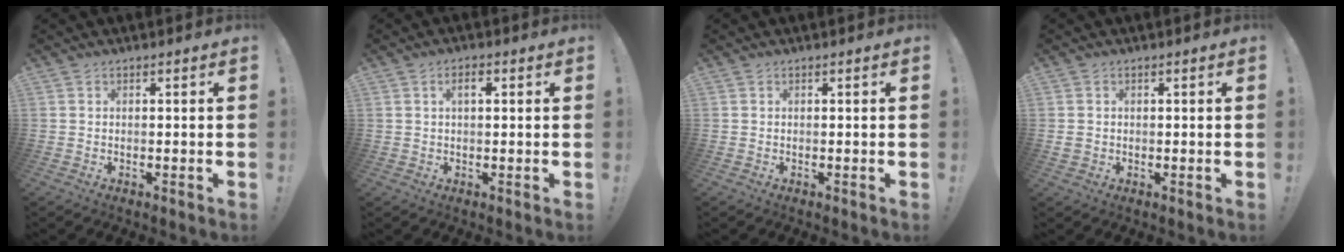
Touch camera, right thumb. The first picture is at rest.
{"total": 2.6, "force": [0.7, 1.3, 2.1], "torque": [-0.028, 0.003, 0.008]}
{"total": 0.0}
{"total": 1.6, "force": [0.2, 1.6, 0.5], "torque": [-0.008, 0.002, 0.004]}